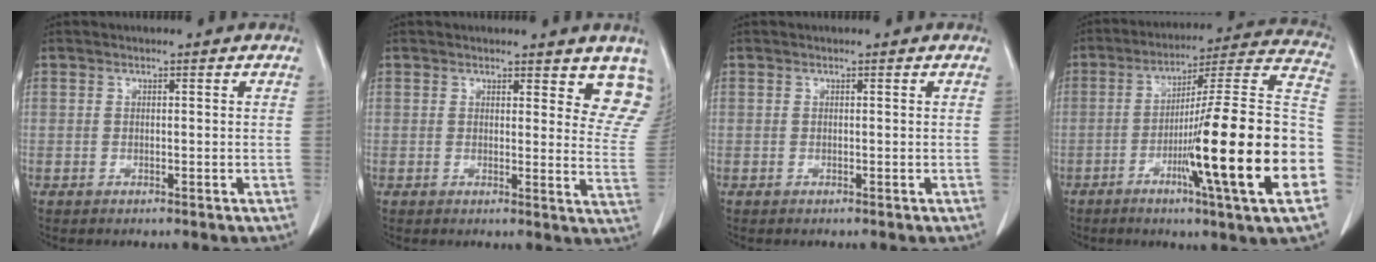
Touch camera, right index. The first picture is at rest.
{"total": 8.4, "force": [7.3, 2.5, 3.4], "torque": [-0.011, -0.034, 0.059]}
{"total": 0.0}
{"total": 24.3, "force": [-6.9, -0.5, 23.3], "torque": [-0.293, -0.004, -0.119]}